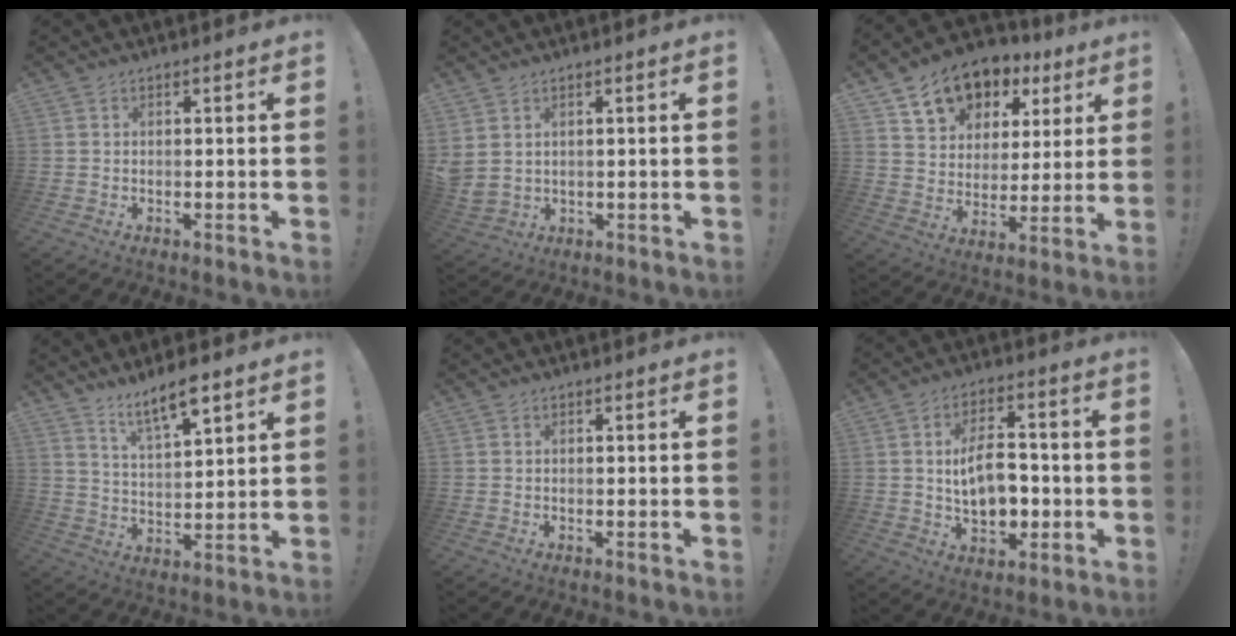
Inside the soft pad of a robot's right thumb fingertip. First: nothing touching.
{"total": 3.5, "force": [1.9, 1.6, 2.4], "torque": [-0.050, -0.005, 0.041]}
{"total": 14.0, "force": [8.4, 9.6, 5.7], "torque": [-0.084, -0.047, 0.158]}
{"total": 9.6, "force": [7.3, 2.1, 5.9], "torque": [-0.089, -0.047, 0.125]}
{"total": 0.0}
{"total": 13.2, "force": [-0.6, 8.7, 9.9], "torque": [-0.162, 0.005, -0.013]}